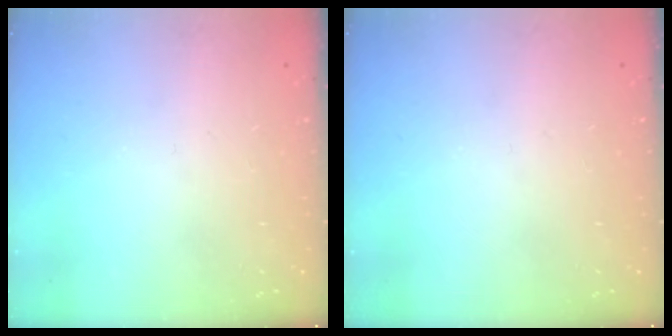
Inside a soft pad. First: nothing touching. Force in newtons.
{"total": 0.0}